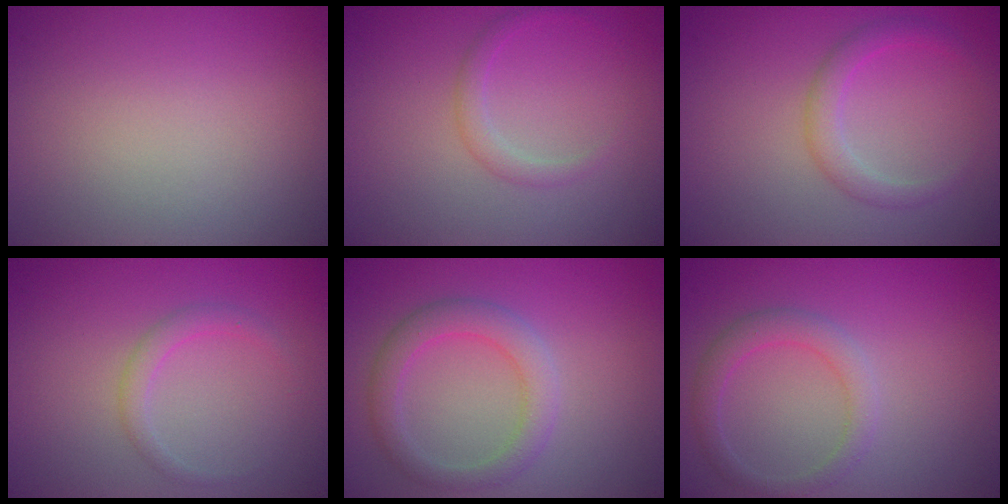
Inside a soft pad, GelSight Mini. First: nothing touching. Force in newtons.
{"total": 1.4, "press": 1.4, "slide": 0.1}
{"total": 2.1, "press": 2.1, "slide": 0.1}
{"total": 1.5, "press": 1.5, "slide": 0.1}
{"total": 3.0, "press": 3.0, "slide": 0.1}
{"total": 2.2, "press": 2.2, "slide": 0.1}